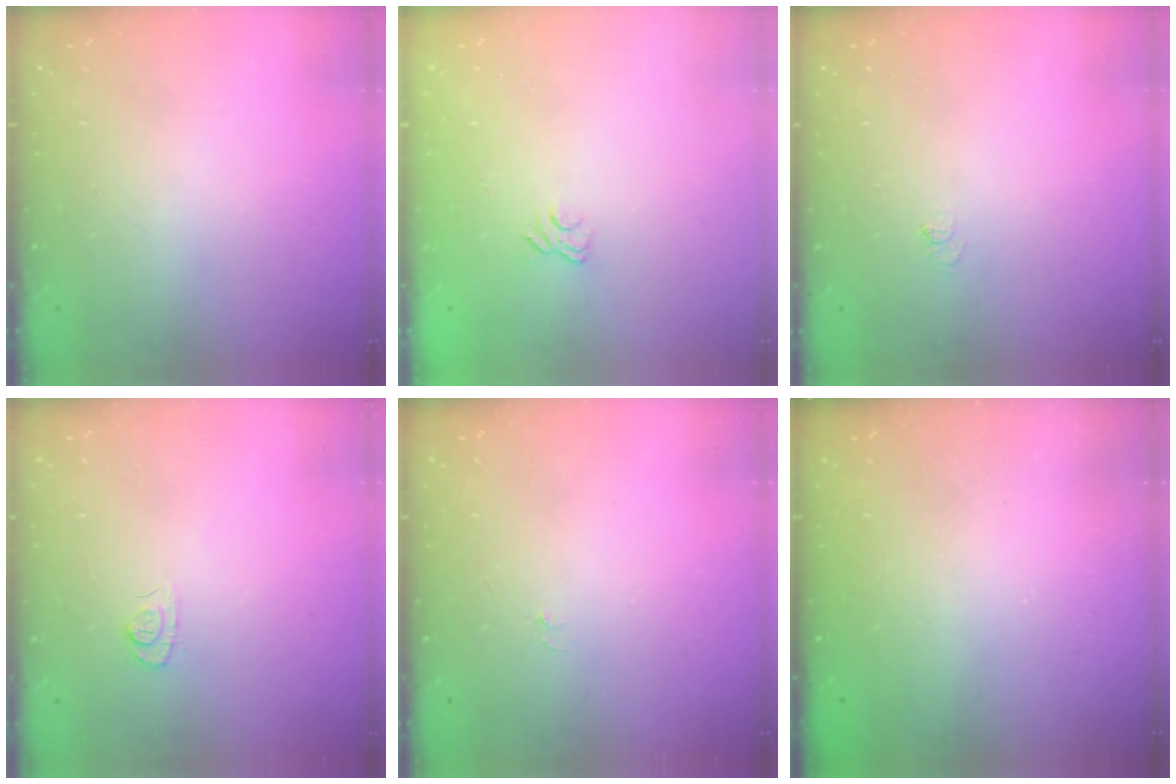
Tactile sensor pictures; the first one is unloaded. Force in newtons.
{"total": 2.9, "press": 2.6, "slide": 1.3}
{"total": 2.8, "press": 2.8, "slide": 0.3}
{"total": 6.1, "press": 6.1, "slide": 0.7}
{"total": 2.8, "press": 2.8, "slide": 0.3}
{"total": 2.3, "press": 2.1, "slide": 0.7}